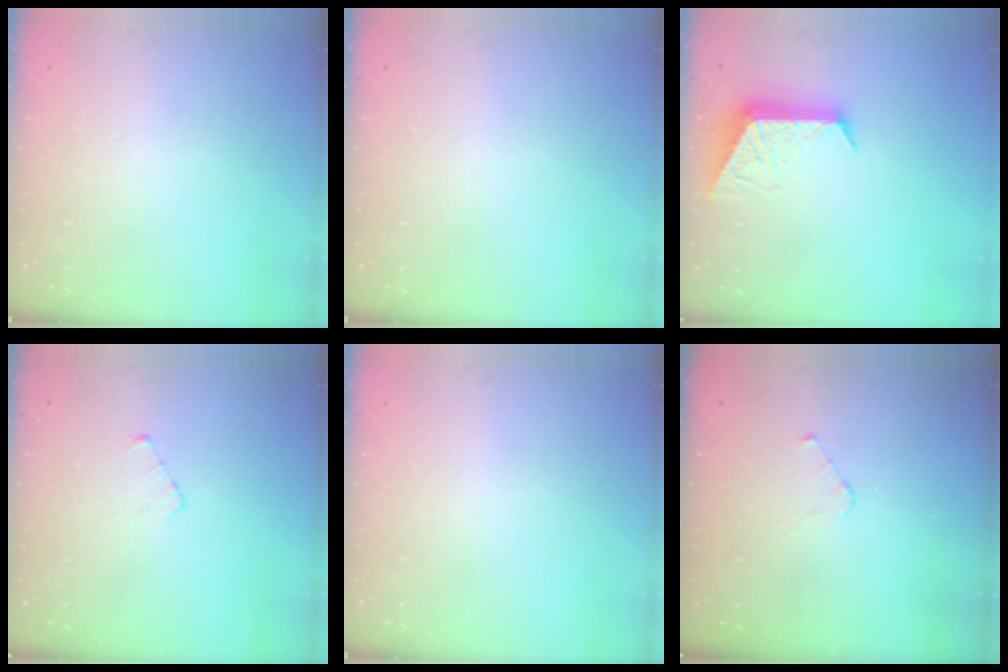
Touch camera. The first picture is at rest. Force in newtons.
{"total": 0.0}
{"total": 11.7, "press": 11.7, "slide": 0.9}
{"total": 3.4, "press": 3.4, "slide": 0.2}
{"total": 0.0}
{"total": 4.3, "press": 4.3, "slide": 0.4}